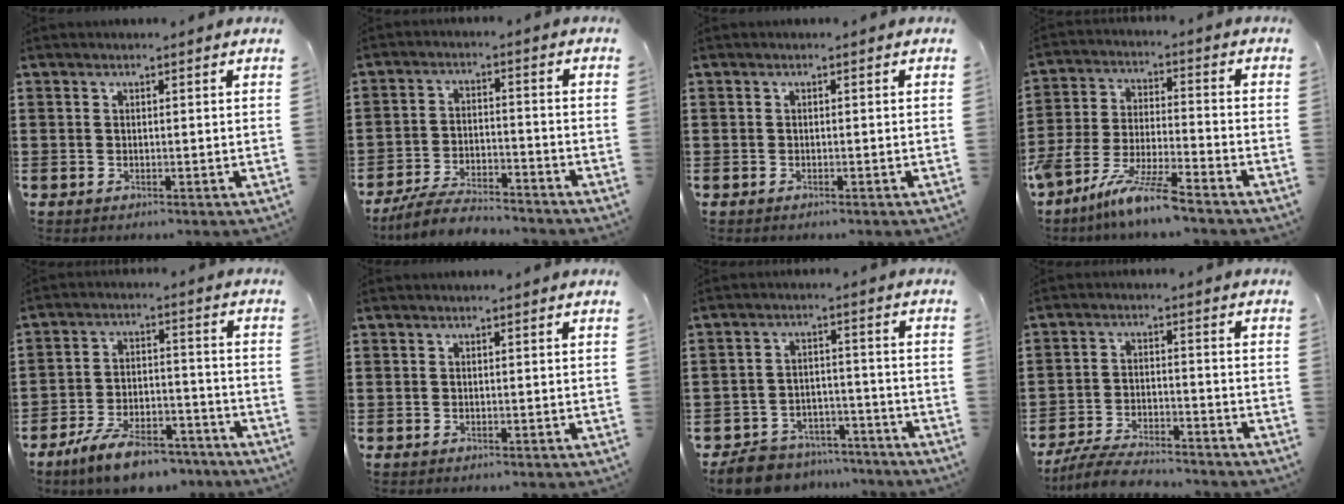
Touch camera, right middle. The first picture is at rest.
{"total": 6.0, "force": [-5.6, 0.8, 2.1], "torque": [-0.044, 0.001, -0.110]}
{"total": 0.0}
{"total": 9.9, "force": [-8.6, 0.1, 5.1], "torque": [-0.111, 0.001, -0.171]}
{"total": 8.7, "force": [-7.3, 2.1, 4.2], "torque": [-0.075, 0.020, -0.136]}
{"total": 0.0}
{"total": 7.1, "force": [-6.8, 1.6, 1.1], "torque": [-0.028, 0.016, -0.136]}
{"total": 5.9, "force": [-5.5, 0.7, 2.0], "torque": [-0.049, -0.004, -0.109]}